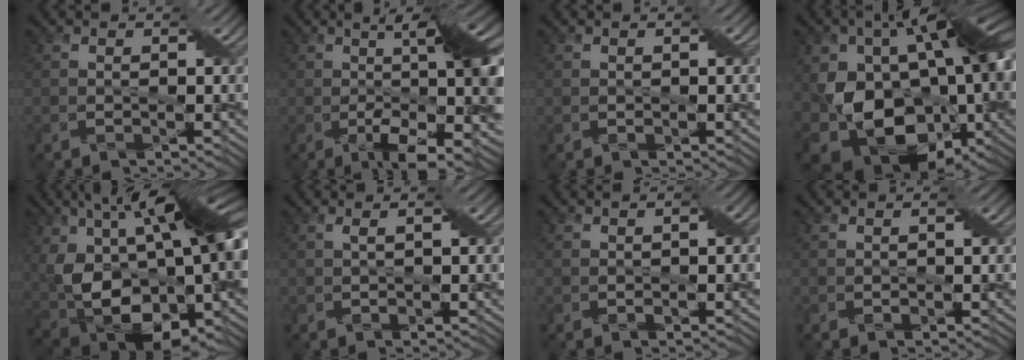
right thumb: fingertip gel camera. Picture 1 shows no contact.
{"total": 14.5, "force": [-1.3, 3.5, 14.0], "torque": [-0.191, 0.014, -0.018]}
{"total": 0.9, "force": [-0.1, 0.4, 0.8], "torque": [-0.014, 0.003, 0.001]}
{"total": 20.3, "force": [-1.1, 12.0, 16.3], "torque": [-0.284, -0.022, 0.003]}
{"total": 20.7, "force": [1.9, 12.4, 16.5], "torque": [-0.320, -0.006, 0.050]}
{"total": 1.8, "force": [0.3, 0.1, 1.7], "torque": [-0.036, 0.007, 0.006]}
{"total": 2.3, "force": [-0.1, 1.0, 2.1], "torque": [-0.038, 0.003, 0.000]}
{"total": 1.2, "force": [0.0, 0.4, 1.1], "torque": [-0.020, 0.004, 0.002]}